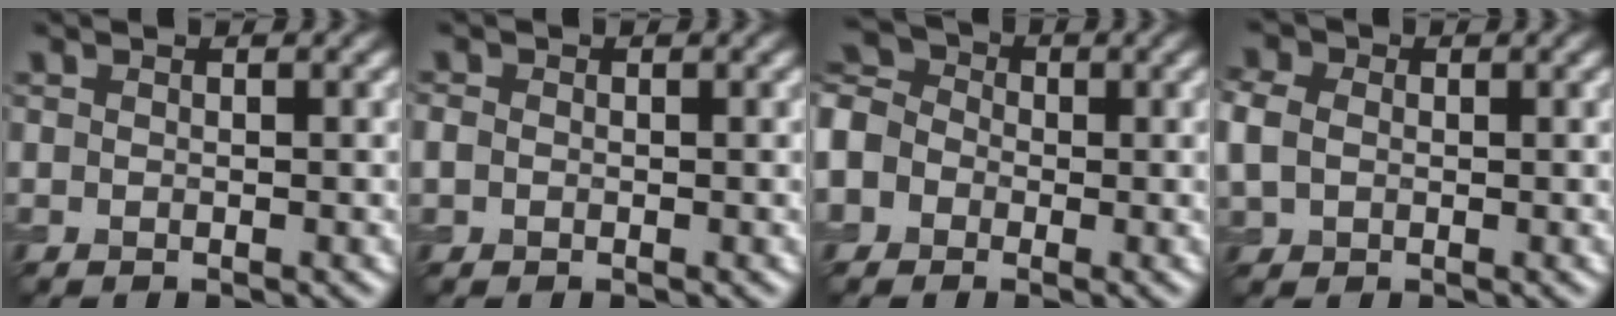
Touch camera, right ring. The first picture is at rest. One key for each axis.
{"total": 0.9, "fx": -0.1, "fy": 0.8, "fz": 0.3, "tx": -0.005, "ty": -0.002, "tz": -0.005}
{"total": 6.4, "fx": -2.4, "fy": 5.4, "fz": 2.4, "tx": -0.065, "ty": 0.002, "tz": -0.056}
{"total": 3.8, "fx": 0.4, "fy": 3.2, "fz": 2.1, "tx": -0.068, "ty": 0.013, "tz": 0.001}